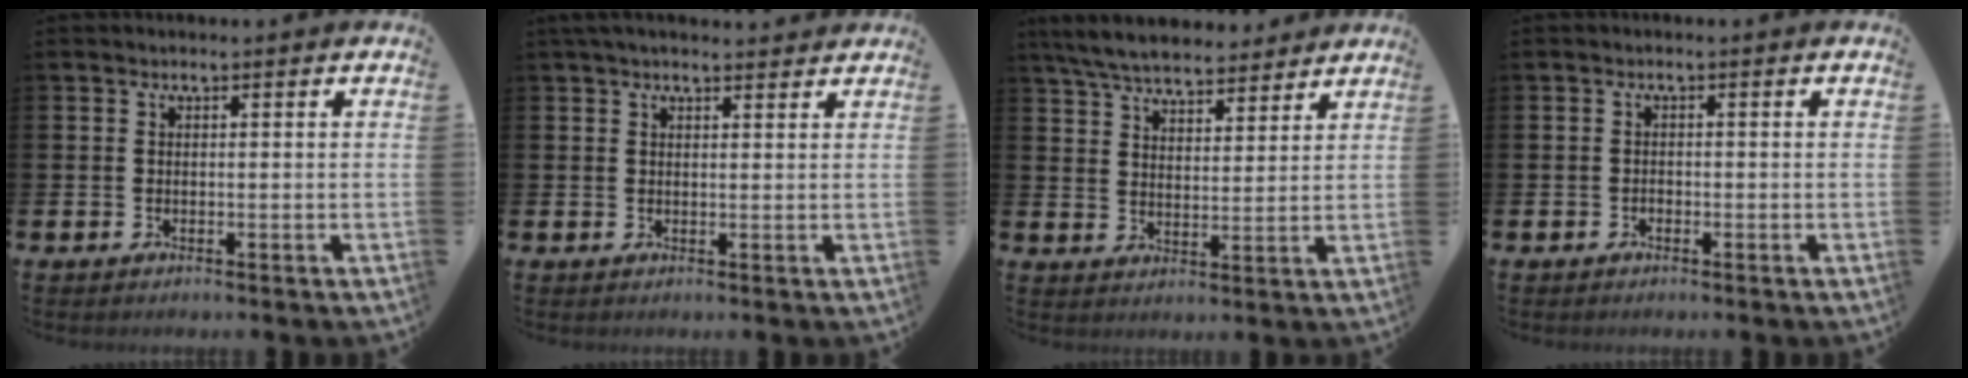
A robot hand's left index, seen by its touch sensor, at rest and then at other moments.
{"total": 2.2, "force": [2.0, 0.5, 0.7], "torque": [-0.006, -0.005, 0.034]}
{"total": 6.9, "force": [6.5, 1.6, 1.6], "torque": [-0.059, -0.028, 0.118]}
{"total": 0.6, "force": [-0.4, 0.5, 0.1], "torque": [-0.007, 0.004, -0.009]}